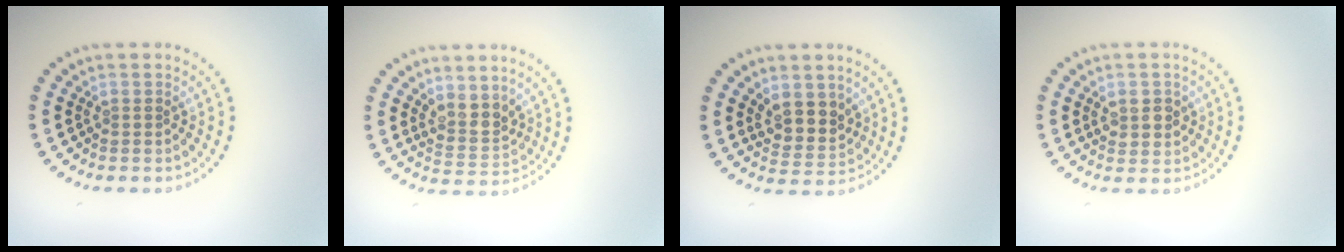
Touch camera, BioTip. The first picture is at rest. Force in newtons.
{"total": 2.7, "press": 2.1, "slide": 1.6}
{"total": 3.3, "press": 2.9, "slide": 1.5}
{"total": 2.1, "press": 2.0, "slide": 0.4}